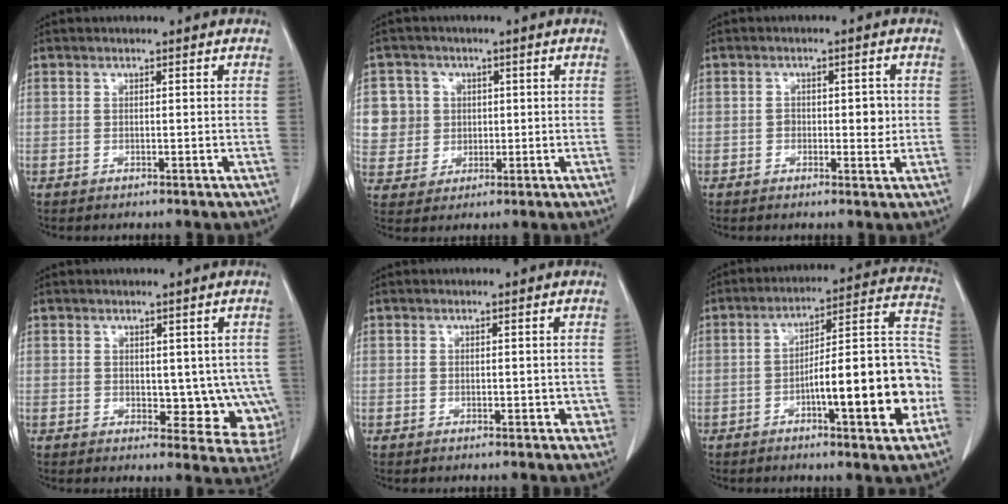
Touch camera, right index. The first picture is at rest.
{"total": 7.7, "force": [1.5, 7.5, 0.7], "torque": [-0.018, 0.024, 0.039]}
{"total": 3.6, "force": [-0.2, 2.1, 3.0], "torque": [-0.035, 0.006, 0.001]}
{"total": 7.9, "force": [-0.1, 4.8, 6.2], "torque": [-0.048, -0.002, 0.010]}
{"total": 1.6, "force": [-0.1, 1.1, 1.2], "torque": [-0.008, 0.001, 0.000]}
{"total": 17.4, "force": [-5.3, 2.9, 16.3], "torque": [-0.224, 0.029, -0.073]}